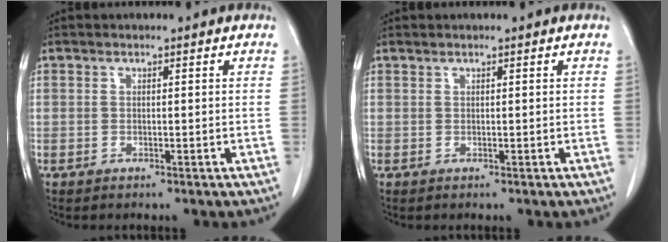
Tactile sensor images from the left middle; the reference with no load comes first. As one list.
[{"total": 0.0}]